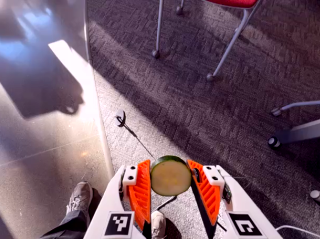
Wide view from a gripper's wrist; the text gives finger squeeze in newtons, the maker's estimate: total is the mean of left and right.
{"total": 7.9, "left": 7.8, "right": 8.1}